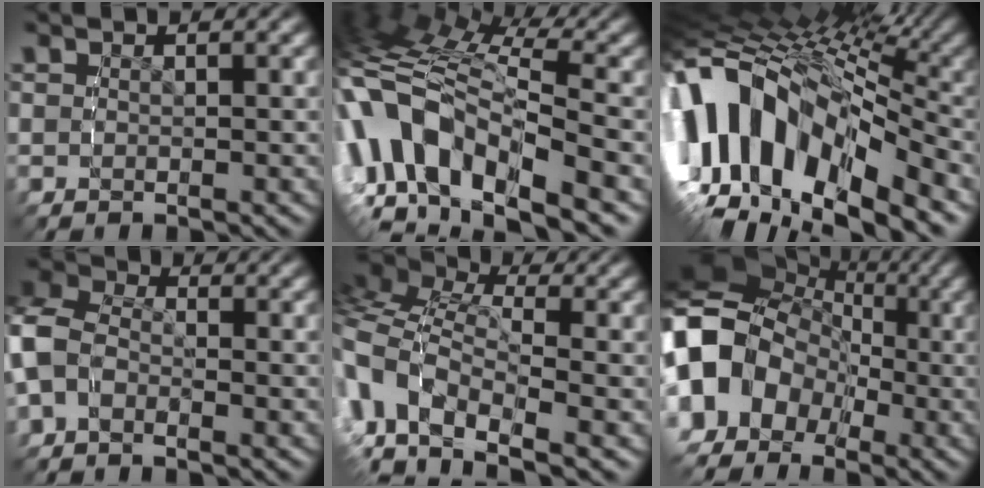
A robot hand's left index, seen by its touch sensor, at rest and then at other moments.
{"total": 13.0, "force": [-1.4, 9.0, 9.3], "torque": [-0.218, -0.016, -0.027]}
{"total": 19.4, "force": [-1.1, 13.3, 14.2], "torque": [-0.286, -0.006, -0.027]}
{"total": 7.5, "force": [-0.4, 6.7, 3.4], "torque": [-0.086, 0.003, -0.032]}
{"total": 9.7, "force": [-0.5, 7.9, 5.7], "torque": [-0.158, -0.027, -0.017]}
{"total": 17.6, "force": [1.3, 14.1, 10.4], "torque": [-0.225, -0.009, -0.004]}